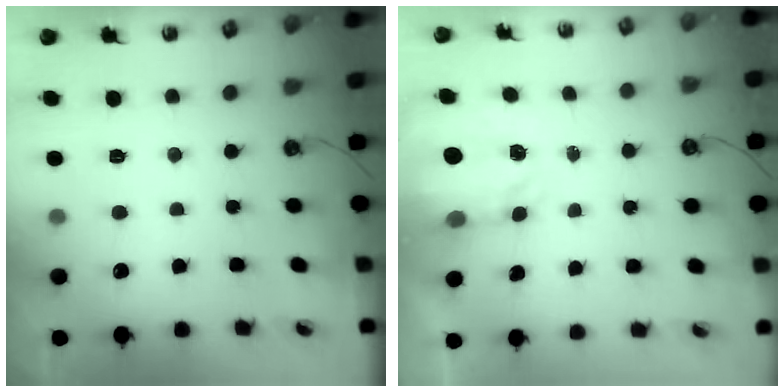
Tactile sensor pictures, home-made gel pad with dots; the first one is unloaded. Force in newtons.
{"total": 3.7, "press": 3.6, "slide": 0.5}